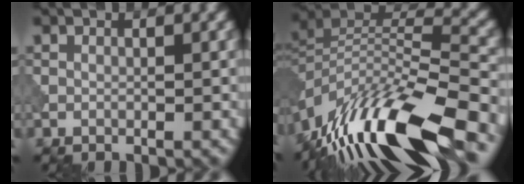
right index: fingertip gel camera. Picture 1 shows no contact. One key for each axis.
{"total": 14.0, "fx": -8.4, "fy": 4.2, "fz": 10.3, "tx": -0.208, "ty": 0.019, "tz": -0.149}